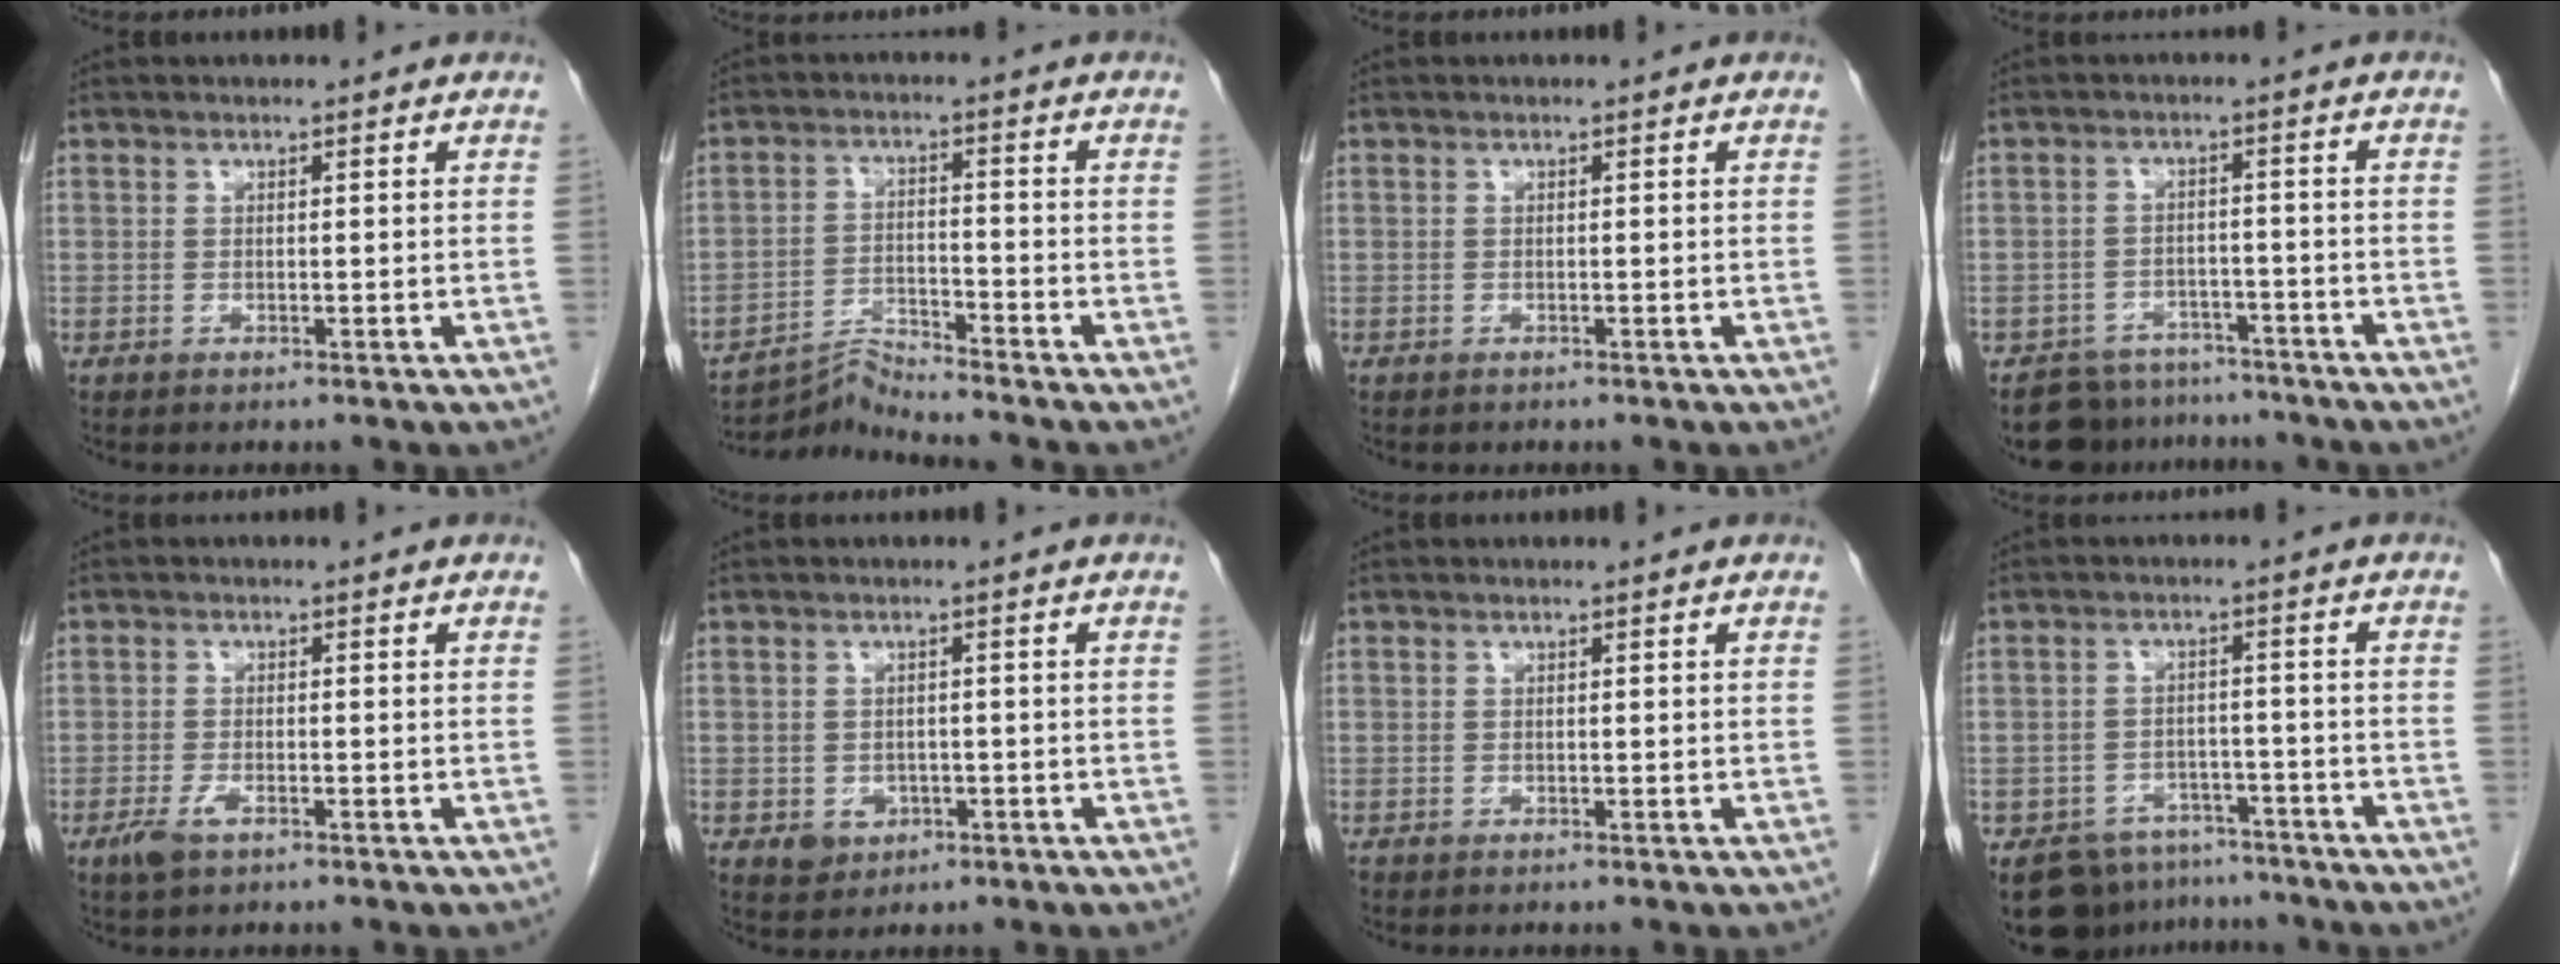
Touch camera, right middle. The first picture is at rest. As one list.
[{"total": 5.6, "force": [-5.1, -2.1, -1.1], "torque": [0.006, -0.010, -0.094]}, {"total": 0.0}, {"total": 7.1, "force": [-6.4, 3.1, -0.4], "torque": [0.018, 0.017, -0.090]}, {"total": 2.7, "force": [-1.6, 0.9, 2.0], "torque": [-0.047, -0.002, -0.029]}, {"total": 3.0, "force": [-1.1, 2.6, 1.1], "torque": [-0.014, 0.003, -0.006]}, {"total": 0.0}, {"total": 9.2, "force": [-7.6, 5.0, 1.3], "torque": [-0.014, 0.015, -0.104]}]